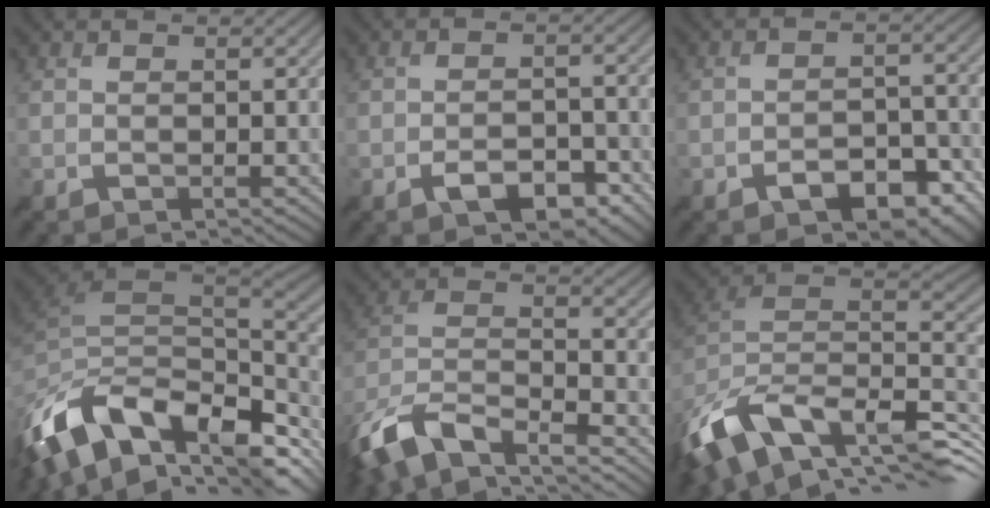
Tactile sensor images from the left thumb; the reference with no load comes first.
{"total": 5.3, "force": [-3.2, 2.2, 3.7], "torque": [-0.059, 0.003, -0.052]}
{"total": 7.0, "force": [-4.2, 3.3, 4.6], "torque": [-0.066, 0.002, -0.066]}
{"total": 16.3, "force": [-5.2, 9.9, 11.9], "torque": [-0.267, -0.035, -0.073]}
{"total": 13.9, "force": [-9.9, 5.2, 8.3], "torque": [-0.184, -0.011, -0.186]}
{"total": 16.5, "force": [-6.3, 10.3, 11.1], "torque": [-0.248, -0.040, -0.094]}